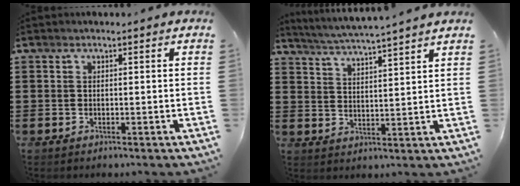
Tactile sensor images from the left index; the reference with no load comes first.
{"total": 4.1, "force": [3.8, -1.0, 1.2], "torque": [-0.038, -0.027, 0.063]}